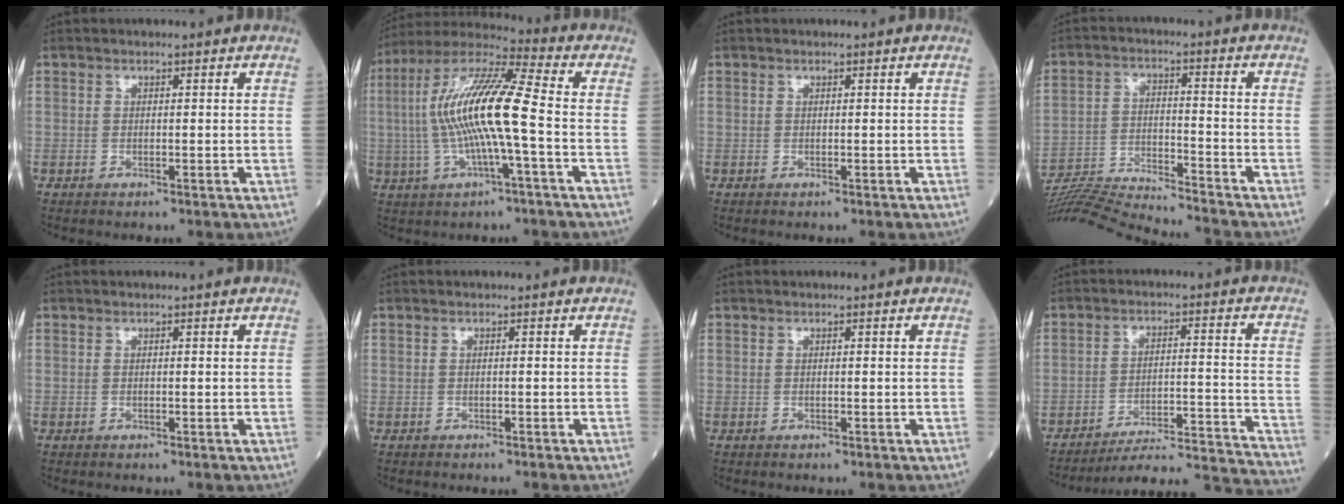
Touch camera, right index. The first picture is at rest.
{"total": 14.5, "force": [-1.1, 0.9, 14.5], "torque": [-0.287, 0.015, -0.028]}
{"total": 0.0}
{"total": 16.0, "force": [-15.5, -1.2, 3.9], "torque": [-0.065, -0.005, -0.257]}
{"total": 0.0}
{"total": 1.4, "force": [-1.2, -0.1, 0.6], "torque": [-0.004, 0.001, -0.016]}
{"total": 0.0}
{"total": 20.4, "force": [-19.8, -1.8, 4.5], "torque": [-0.025, -0.009, -0.271]}